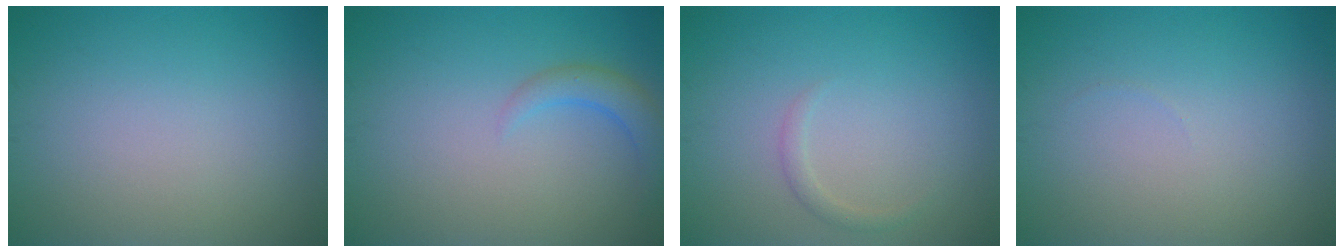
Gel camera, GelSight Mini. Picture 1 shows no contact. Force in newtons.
{"total": 2.3, "press": 2.3, "slide": 0.3}
{"total": 0.9, "press": 0.9, "slide": 0.0}
{"total": 0.0}